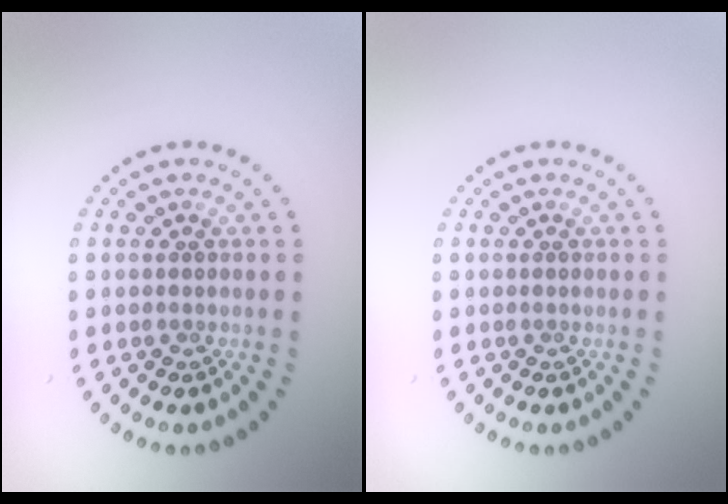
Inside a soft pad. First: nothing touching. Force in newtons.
{"total": 0.0}